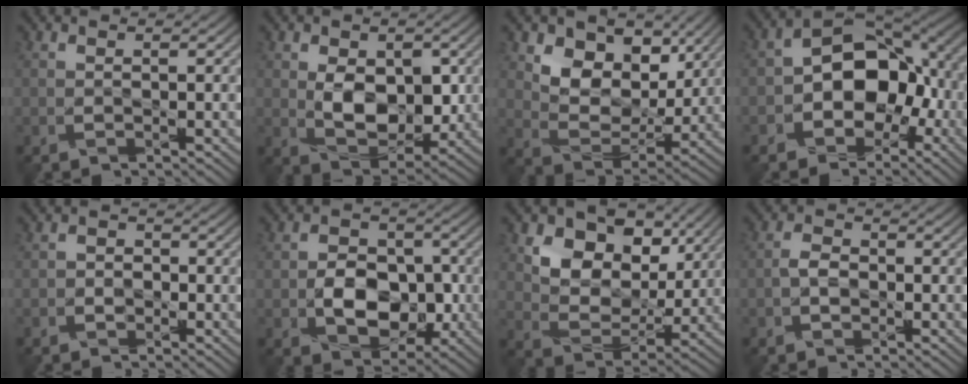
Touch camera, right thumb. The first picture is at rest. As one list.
[{"total": 7.8, "force": [0.4, 5.0, 5.9], "torque": [-0.109, -0.011, 0.008]}, {"total": 9.4, "force": [4.5, 6.5, 5.1], "torque": [-0.108, -0.016, 0.073]}, {"total": 12.4, "force": [-2.0, 8.9, 8.4], "torque": [-0.131, -0.006, -0.047]}, {"total": 1.7, "force": [-0.7, 1.4, 0.5], "torque": [0.003, 0.002, -0.019]}, {"total": 7.6, "force": [-1.7, 5.3, 5.1], "torque": [-0.084, -0.003, -0.033]}, {"total": 10.5, "force": [4.8, 7.3, 5.8], "torque": [-0.115, -0.012, 0.076]}, {"total": 2.6, "force": [-0.9, 1.9, 1.5], "torque": [-0.031, 0.002, -0.021]}]